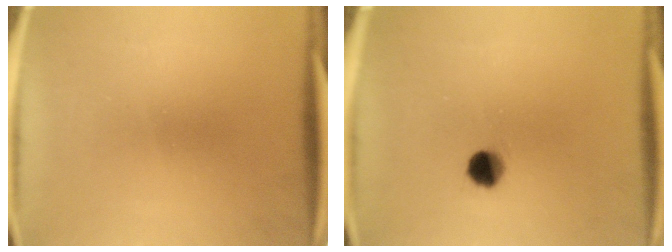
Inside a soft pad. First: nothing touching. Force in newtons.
{"total": 4.5}